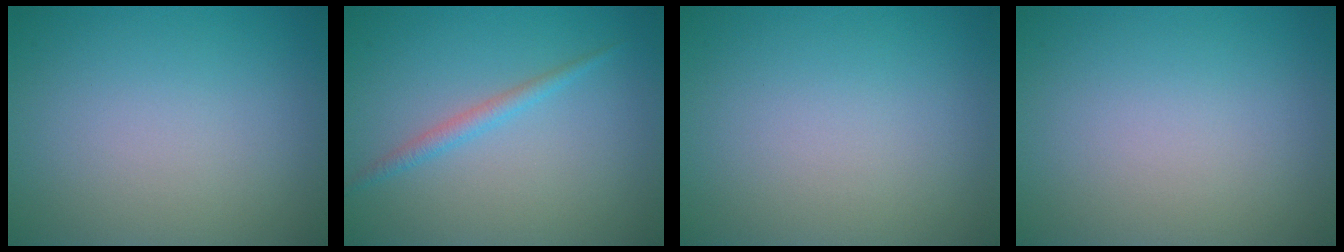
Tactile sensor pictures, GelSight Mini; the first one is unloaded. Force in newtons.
{"total": 1.5, "press": 1.5, "slide": 0.1}
{"total": 0.0}
{"total": 0.0}